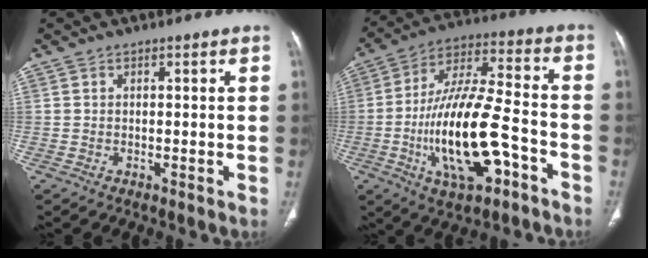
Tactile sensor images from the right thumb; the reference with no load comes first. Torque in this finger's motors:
{"motor_torque": [2.02, 2.98, 2.21, -0.56, 0.24]}